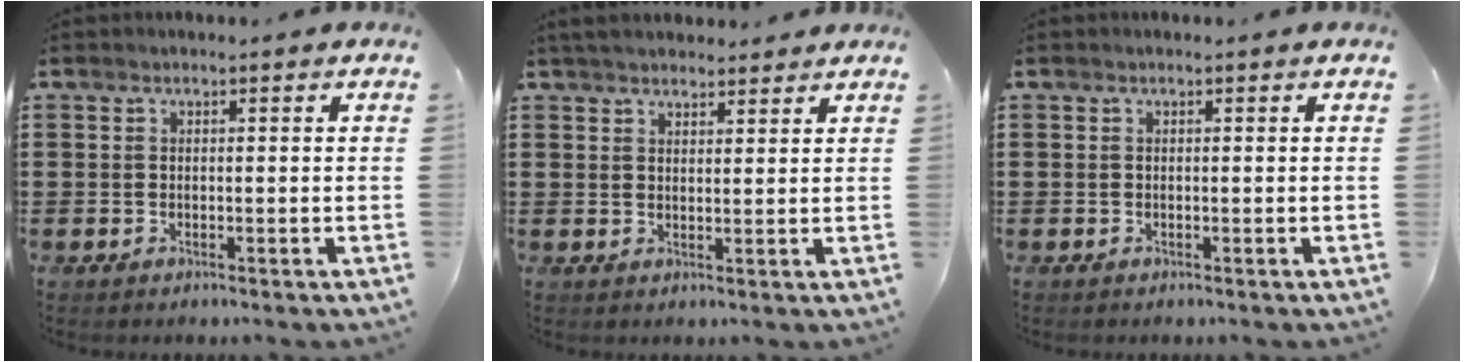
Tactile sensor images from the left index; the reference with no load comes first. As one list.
[{"total": 3.0, "force": [2.9, 0.6, 0.7], "torque": [-0.021, 0.000, 0.056]}, {"total": 0.0}]